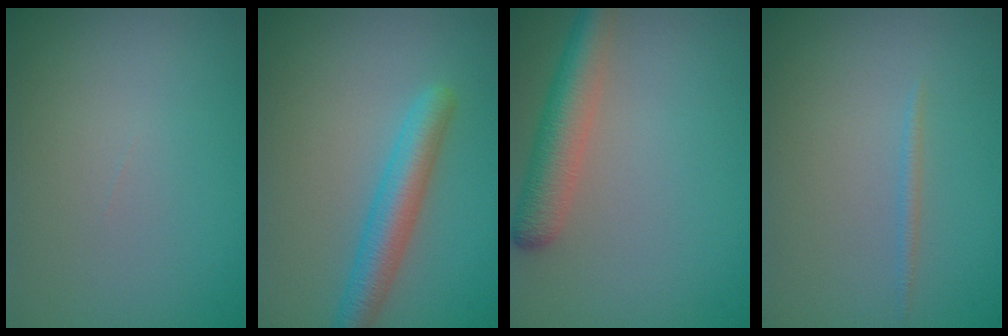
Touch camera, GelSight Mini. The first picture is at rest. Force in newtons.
{"total": 3.8, "press": 3.8, "slide": 0.2}
{"total": 4.4, "press": 4.3, "slide": 0.2}
{"total": 0.7, "press": 0.7, "slide": 0.1}